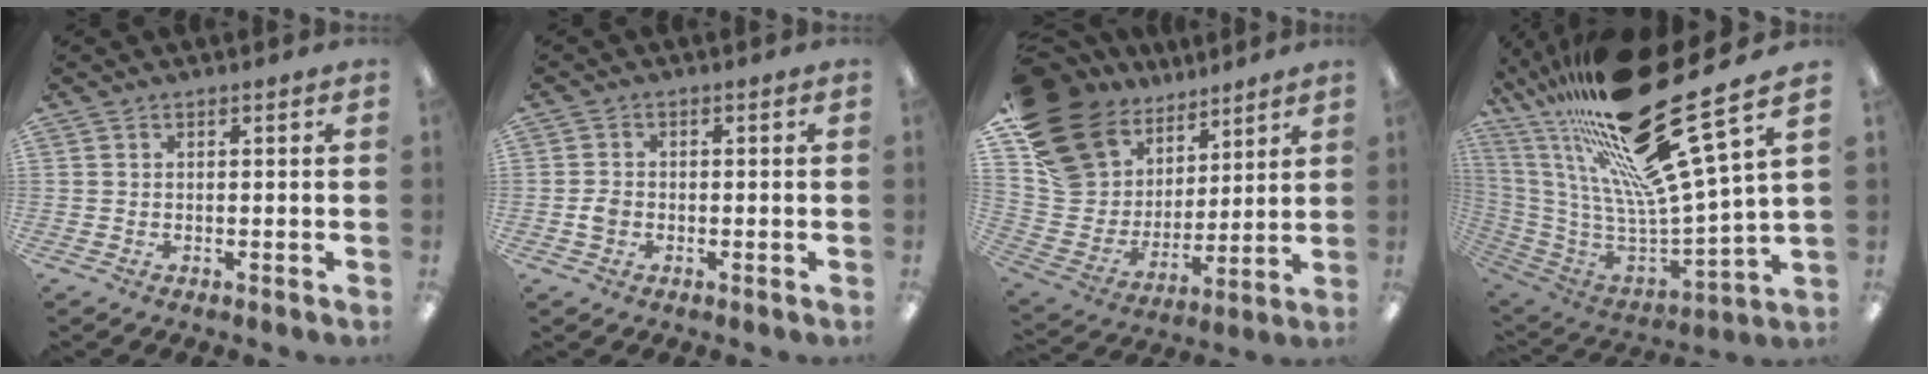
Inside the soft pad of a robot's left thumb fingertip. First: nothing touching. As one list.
[{"total": 2.4, "force": [-0.6, 2.0, 1.3], "torque": [-0.023, 0.003, -0.011]}, {"total": 20.9, "force": [12.7, 14.0, 8.9], "torque": [-0.184, -0.066, 0.256]}, {"total": 32.3, "force": [21.0, 7.8, 23.2], "torque": [-0.364, -0.166, 0.363]}]